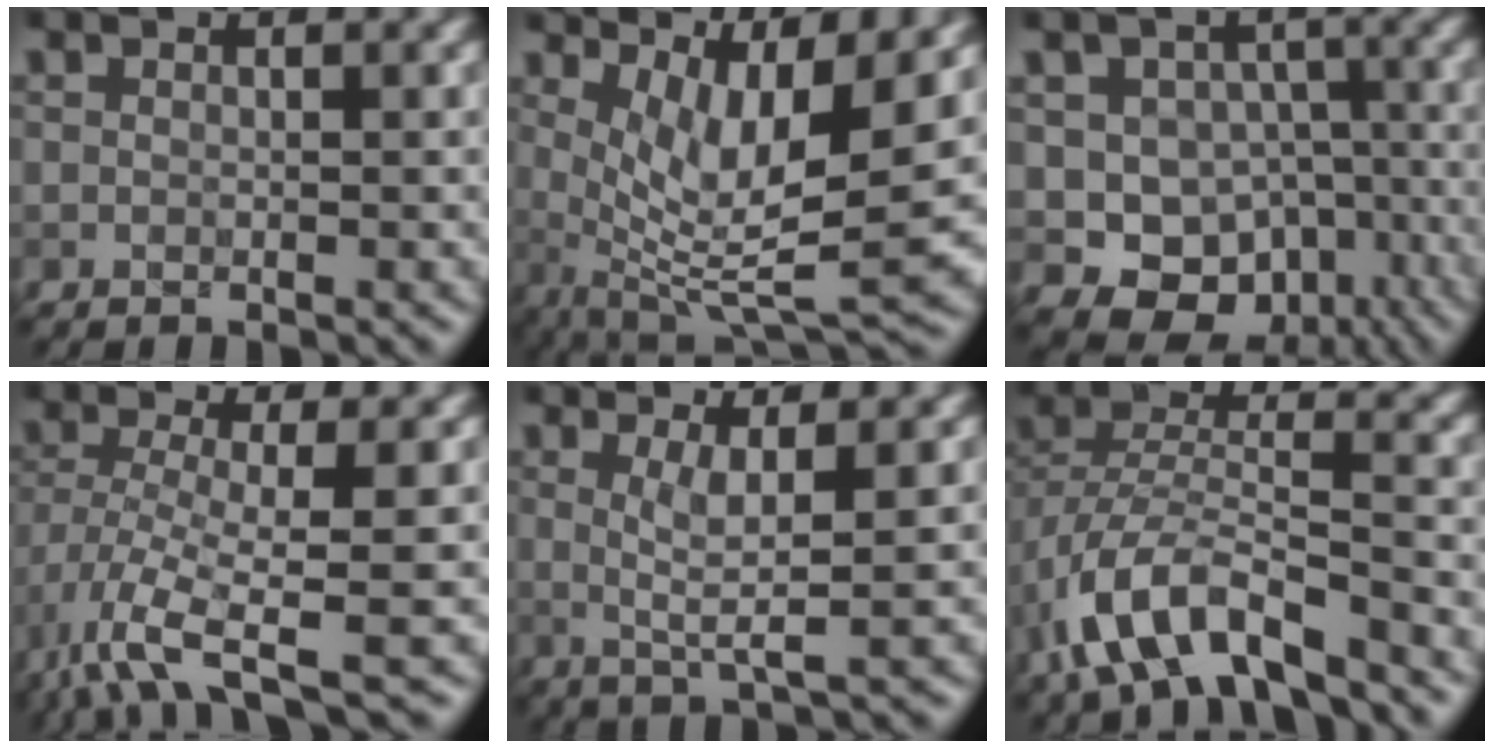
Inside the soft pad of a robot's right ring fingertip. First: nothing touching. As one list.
[{"total": 8.5, "force": [2.2, 2.6, 7.8], "torque": [-0.137, -0.011, 0.045]}, {"total": 9.2, "force": [-3.4, 7.8, 3.6], "torque": [-0.041, -0.003, -0.060]}, {"total": 7.1, "force": [-3.7, 1.9, 5.7], "torque": [-0.118, -0.008, -0.075]}, {"total": 3.1, "force": [0.8, 0.4, 2.9], "torque": [-0.058, -0.005, 0.016]}, {"total": 8.0, "force": [-5.1, 3.1, 5.3], "torque": [-0.099, 0.003, -0.098]}]